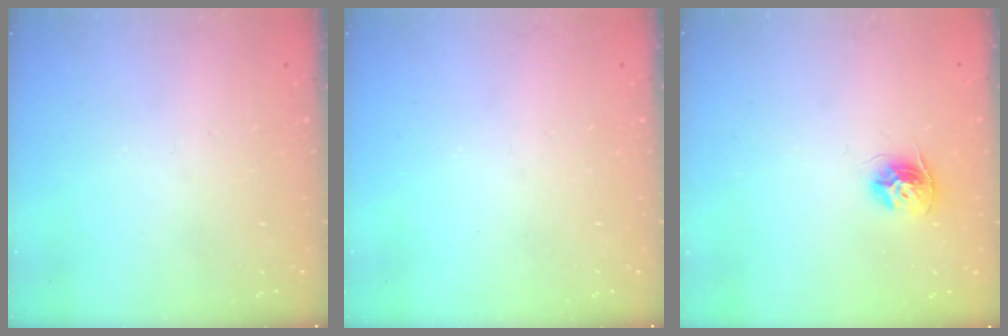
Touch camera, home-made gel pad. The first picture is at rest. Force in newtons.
{"total": 0.0}
{"total": 9.9, "press": 9.8, "slide": 0.9}